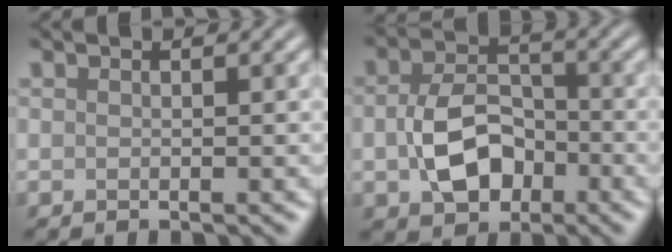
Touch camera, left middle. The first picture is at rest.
{"total": 6.4, "force": [-1.4, 4.5, 4.4], "torque": [-0.088, -0.008, -0.022]}